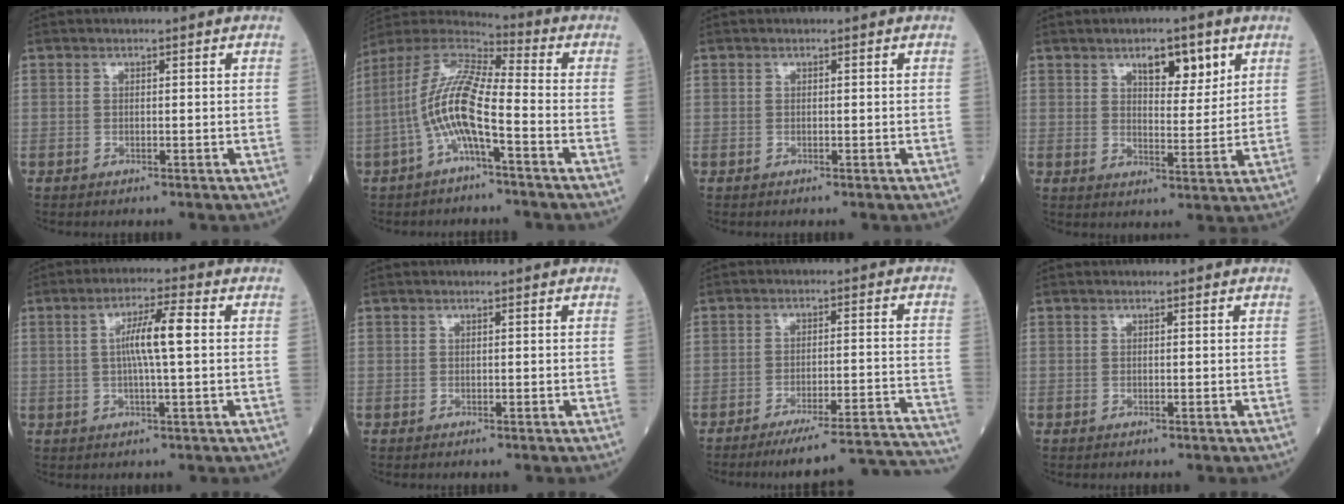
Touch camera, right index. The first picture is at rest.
{"total": 11.8, "force": [-3.3, 1.8, 11.1], "torque": [-0.232, 0.017, -0.071]}
{"total": 0.0}
{"total": 6.6, "force": [3.8, 2.4, 4.8], "torque": [-0.073, -0.001, 0.059]}
{"total": 6.5, "force": [0.7, 0.1, 6.5], "torque": [-0.118, 0.005, 0.011]}
{"total": 0.0}
{"total": 20.3, "force": [-19.6, -1.2, 5.4], "torque": [-0.021, -0.003, -0.255]}
{"total": 0.0}